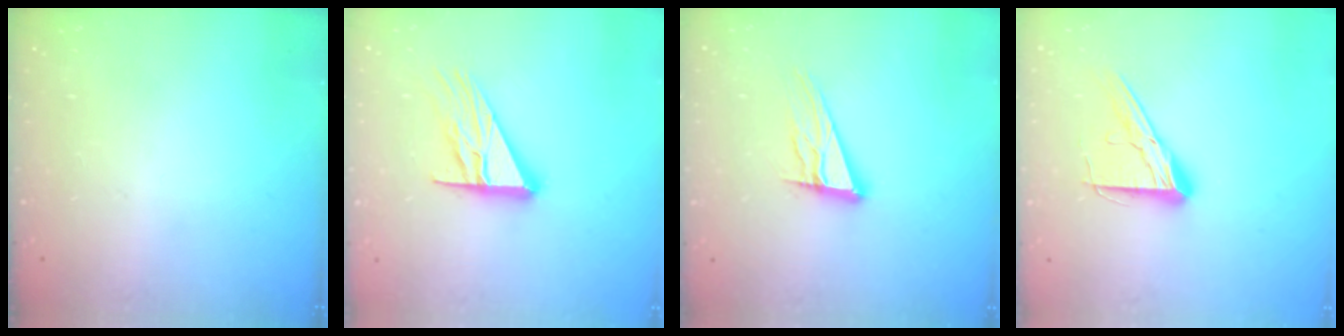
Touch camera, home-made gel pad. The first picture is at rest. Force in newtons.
{"total": 13.6, "press": 13.5, "slide": 1.3}
{"total": 13.0, "press": 12.7, "slide": 2.8}
{"total": 12.3, "press": 12.3, "slide": 1.0}